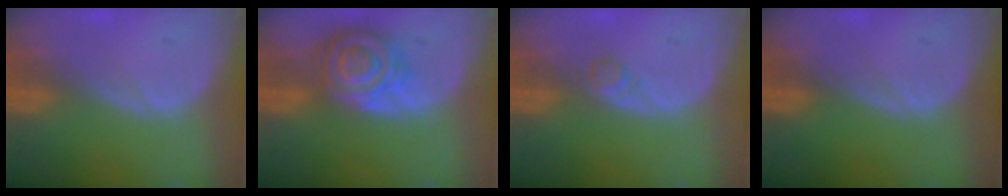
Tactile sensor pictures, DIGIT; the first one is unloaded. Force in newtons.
{"total": 8.2, "press": 7.1, "slide": 4.1}
{"total": 1.4, "press": 1.4, "slide": 0.1}
{"total": 0.0}